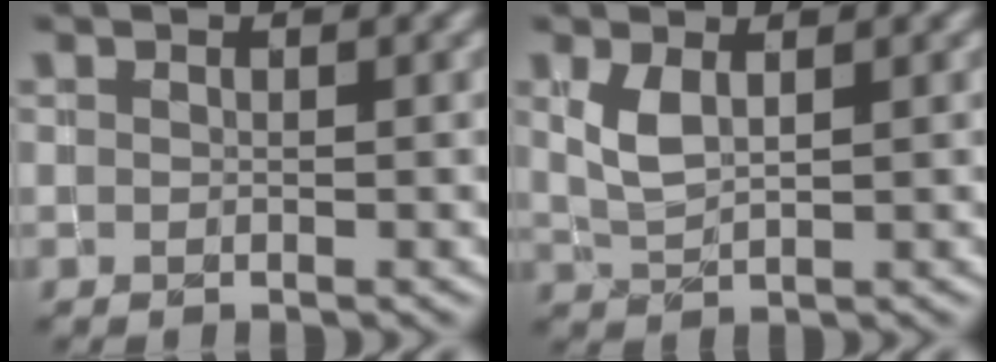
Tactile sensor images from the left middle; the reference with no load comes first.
{"total": 2.3, "force": [0.7, 1.0, 1.9], "torque": [-0.049, -0.001, 0.020]}